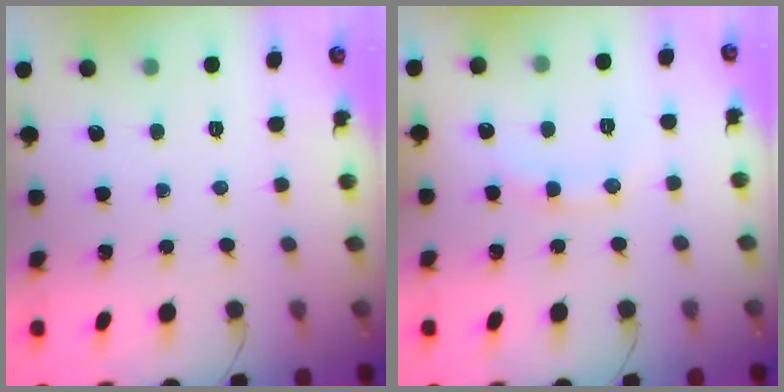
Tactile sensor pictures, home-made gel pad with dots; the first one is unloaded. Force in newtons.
{"total": 8.6, "press": 8.6, "slide": 0.6}